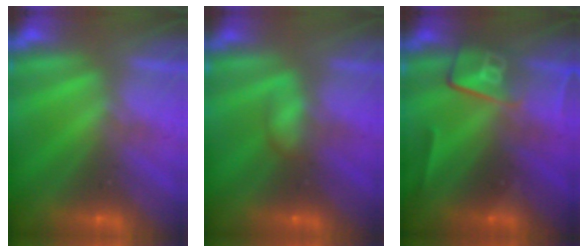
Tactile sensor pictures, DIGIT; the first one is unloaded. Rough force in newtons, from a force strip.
{"total": 2.2}
{"total": 2.4}